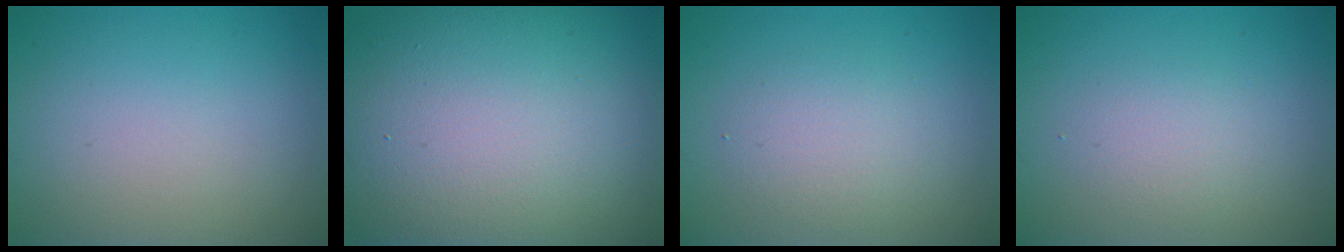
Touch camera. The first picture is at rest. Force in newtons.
{"total": 19.3, "press": 19.3, "slide": 0.3}
{"total": 2.5, "press": 2.5, "slide": 0.2}
{"total": 1.8, "press": 1.8, "slide": 0.1}